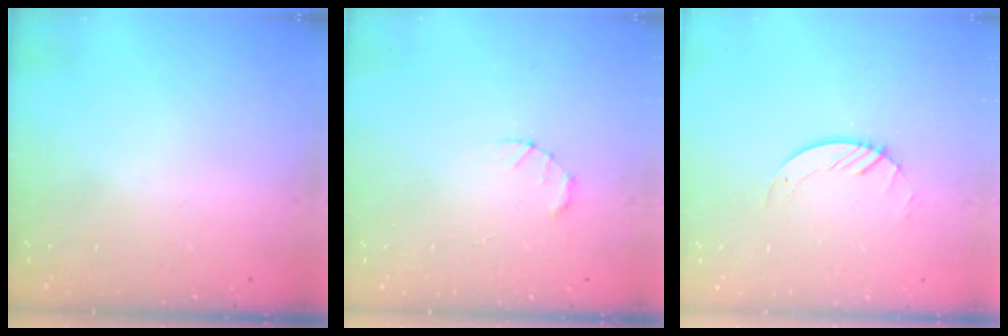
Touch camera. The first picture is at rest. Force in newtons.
{"total": 1.5, "press": 1.5, "slide": 0.3}
{"total": 2.6, "press": 2.6, "slide": 0.3}